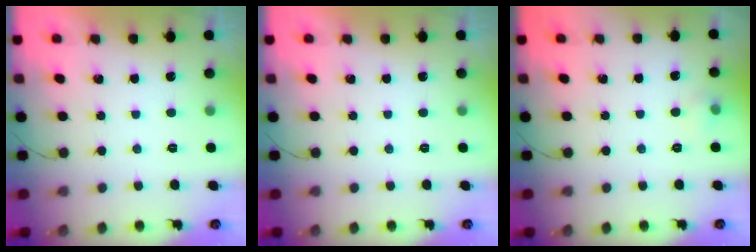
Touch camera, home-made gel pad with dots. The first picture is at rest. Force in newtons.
{"total": 0.0}
{"total": 3.9, "press": 3.7, "slide": 1.2}